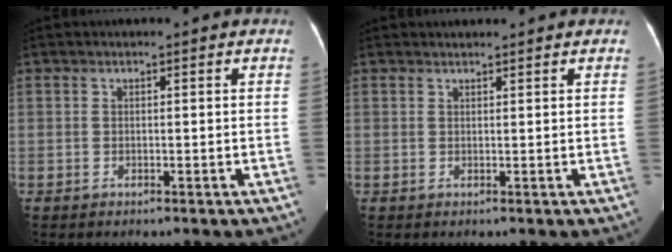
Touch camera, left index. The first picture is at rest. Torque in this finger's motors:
{"motor_torque": [-0.08, -0.09, -0.07, 0.00]}